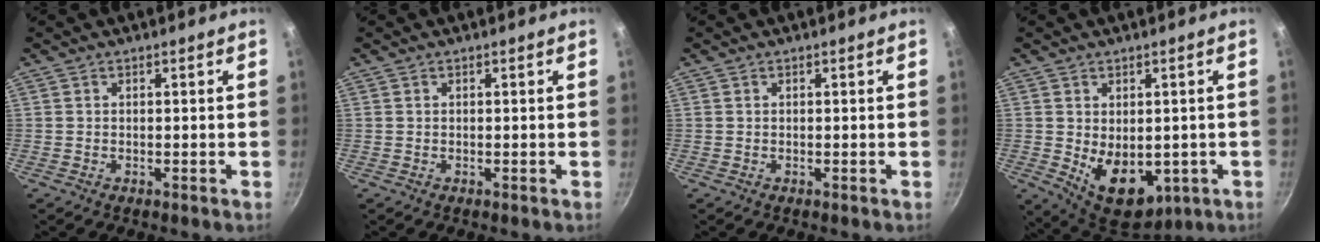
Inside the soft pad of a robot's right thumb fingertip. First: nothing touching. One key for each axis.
{"total": 0.0}
{"total": 0.0}
{"total": 12.0, "fx": -1.9, "fy": 7.9, "fz": 8.8, "tx": -0.100, "ty": -0.018, "tz": -0.001}